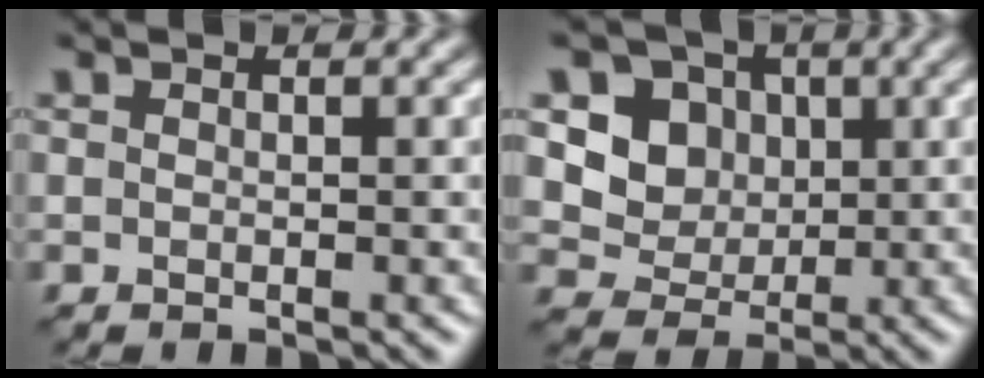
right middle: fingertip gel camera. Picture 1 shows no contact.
{"total": 4.4, "force": [0.9, 4.0, 1.7], "torque": [-0.032, -0.009, 0.009]}